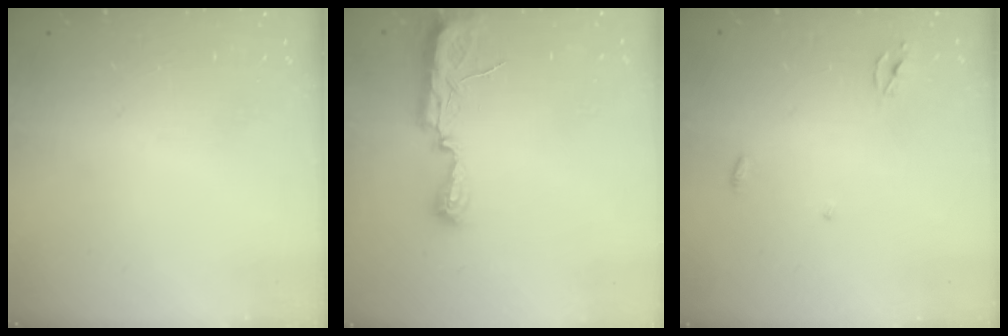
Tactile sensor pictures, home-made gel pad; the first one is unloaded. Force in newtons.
{"total": 7.9, "press": 7.8, "slide": 0.8}
{"total": 2.3, "press": 2.3, "slide": 0.1}